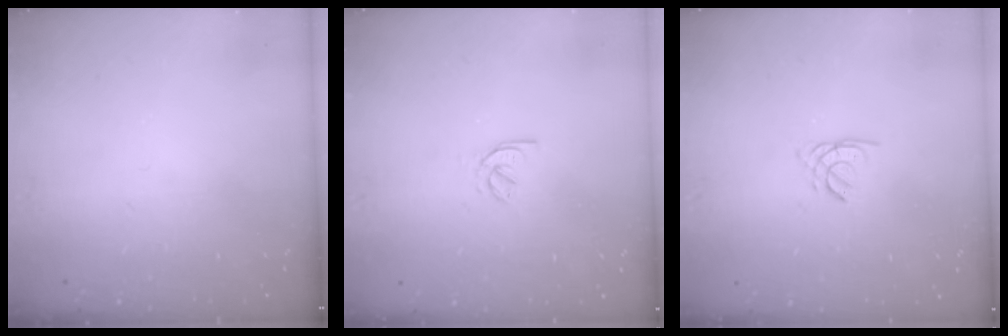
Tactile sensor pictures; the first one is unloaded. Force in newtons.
{"total": 2.9, "press": 2.8, "slide": 0.8}
{"total": 1.6, "press": 1.5, "slide": 0.4}